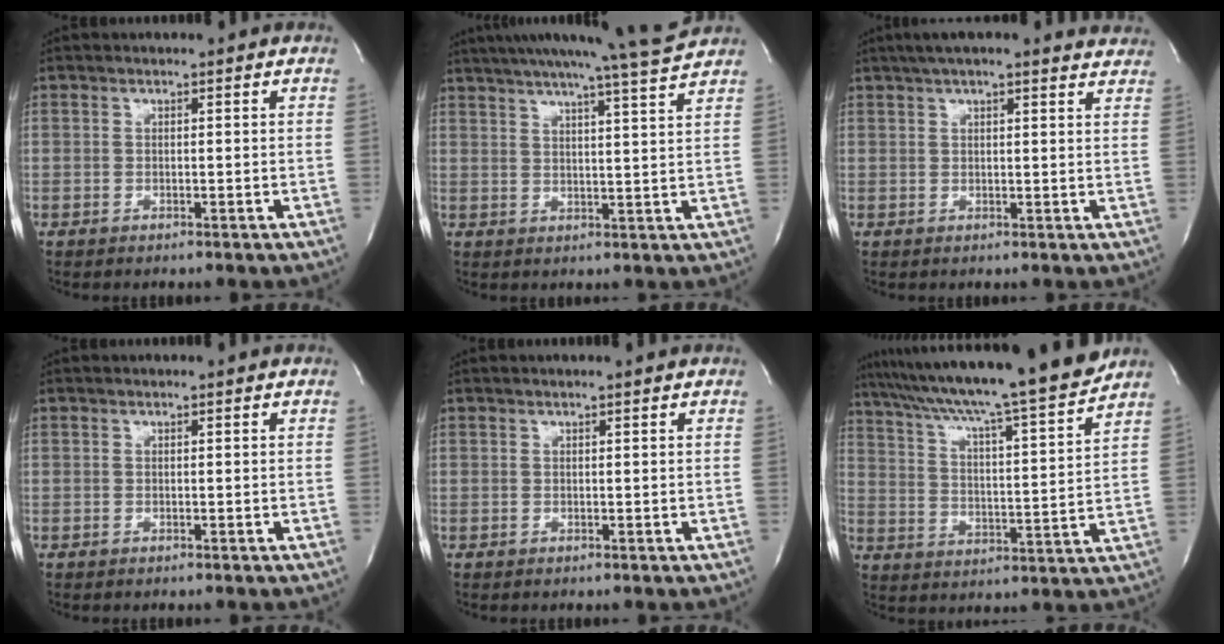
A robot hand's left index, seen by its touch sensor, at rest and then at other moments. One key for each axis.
{"total": 13.5, "fx": 12.2, "fy": -2.2, "fz": 5.4, "tx": -0.095, "ty": -0.030, "tz": 0.164}
{"total": 14.8, "fx": 13.2, "fy": 2.2, "fz": 6.3, "tx": -0.092, "ty": 0.037, "tz": 0.162}
{"total": 0.0}
{"total": 1.2, "fx": 1.1, "fy": -0.2, "fz": 0.5, "tx": -0.012, "ty": 0.003, "tz": 0.016}
{"total": 20.8, "fx": 18.4, "fy": -1.1, "fz": 9.6, "tx": -0.168, "ty": -0.021, "tz": 0.277}